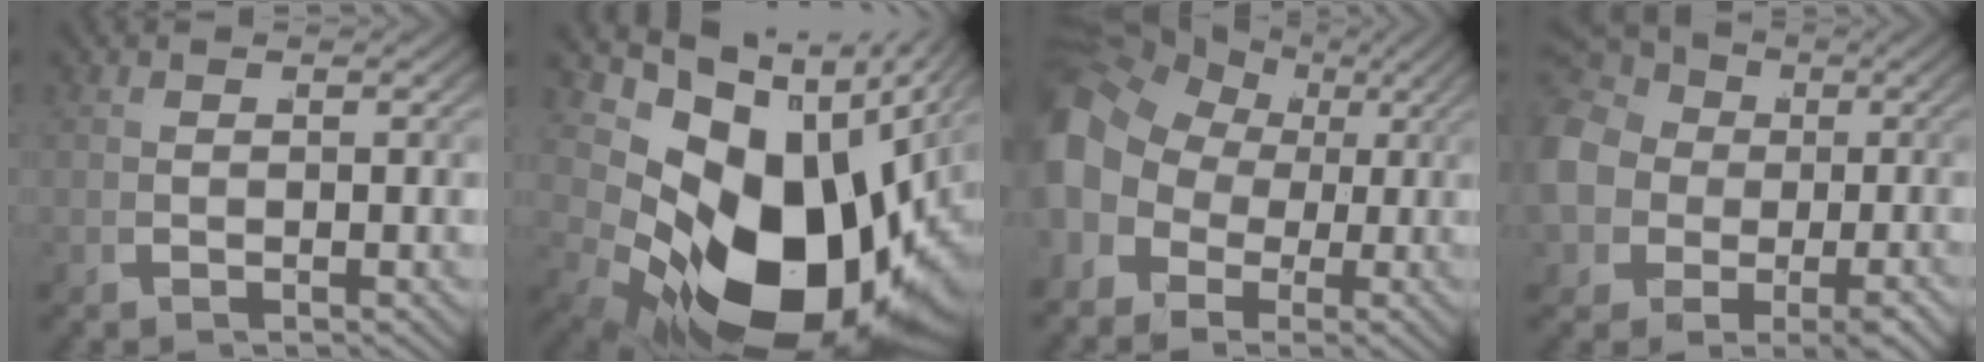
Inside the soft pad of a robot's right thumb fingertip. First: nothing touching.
{"total": 22.4, "force": [0.0, 13.9, 17.5], "torque": [-0.282, -0.041, 0.019]}
{"total": 11.0, "force": [2.1, 8.8, 6.2], "torque": [-0.134, -0.009, 0.028]}
{"total": 11.9, "force": [1.4, 10.1, 6.2], "torque": [-0.150, -0.023, 0.021]}